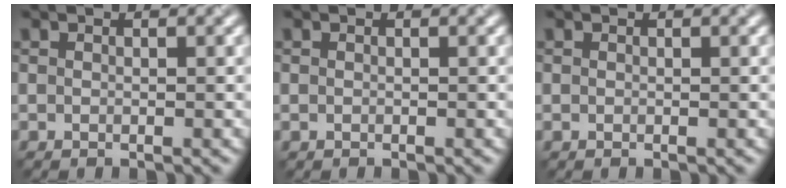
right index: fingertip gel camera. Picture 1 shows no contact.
{"total": 0.0}
{"total": 0.0}